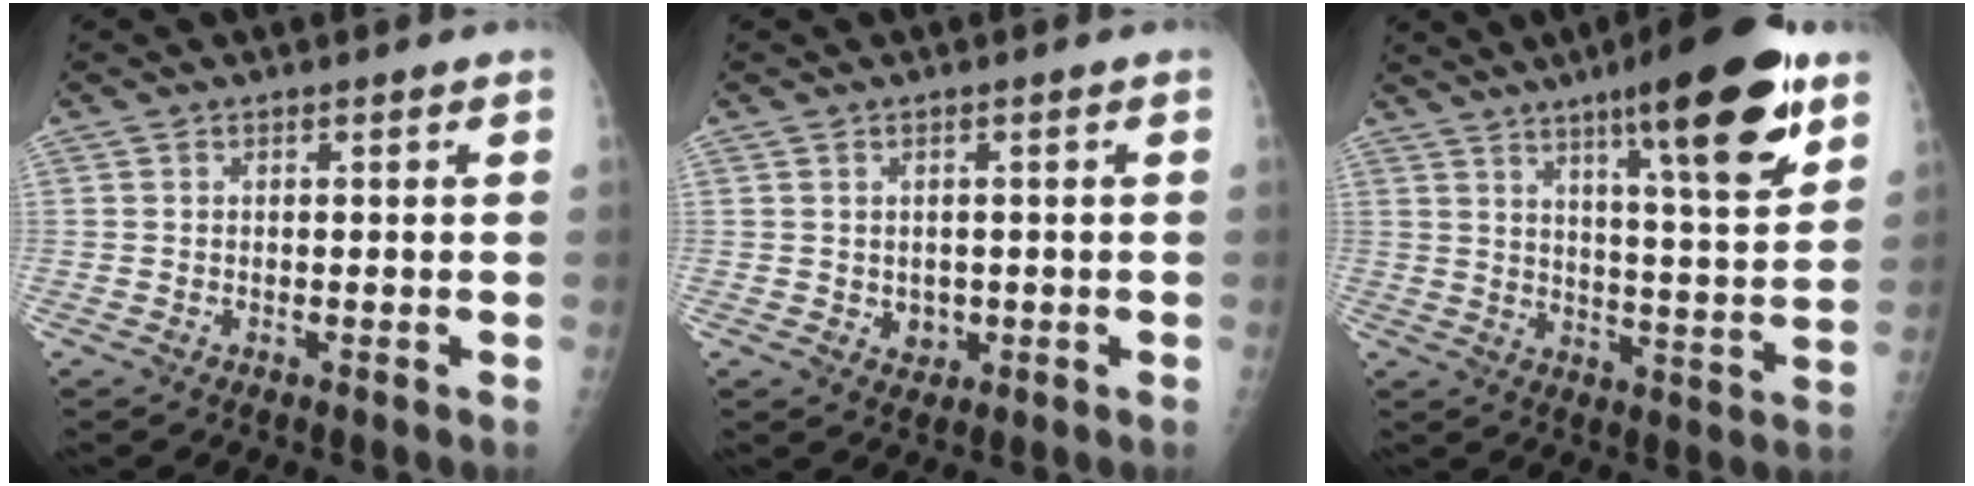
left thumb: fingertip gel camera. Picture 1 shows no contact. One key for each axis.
{"total": 2.5, "fx": -0.2, "fy": 2.2, "fz": 1.2, "tx": -0.006, "ty": -0.001, "tz": 0.005}
{"total": 18.8, "fx": 10.8, "fy": 3.3, "fz": 15.0, "tx": -0.192, "ty": -0.053, "tz": 0.161}